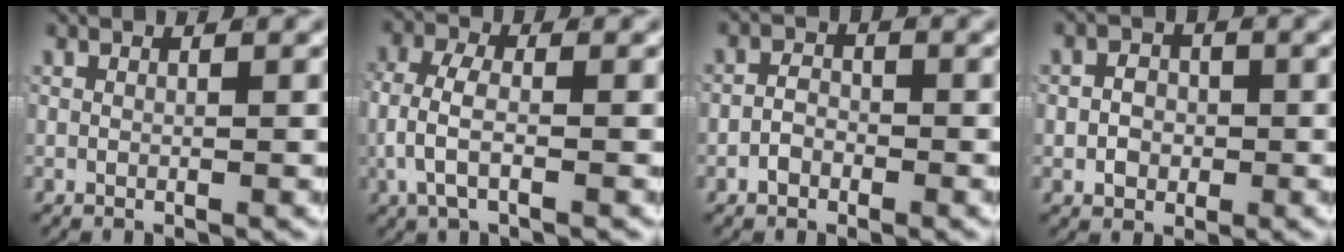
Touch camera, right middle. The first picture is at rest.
{"total": 4.4, "force": [-0.7, 2.5, 3.6], "torque": [-0.085, -0.008, -0.012]}
{"total": 1.7, "force": [-1.0, 1.1, 0.7], "torque": [-0.004, 0.000, -0.022]}
{"total": 2.4, "force": [-0.6, 2.0, 1.2], "torque": [-0.007, -0.003, -0.011]}